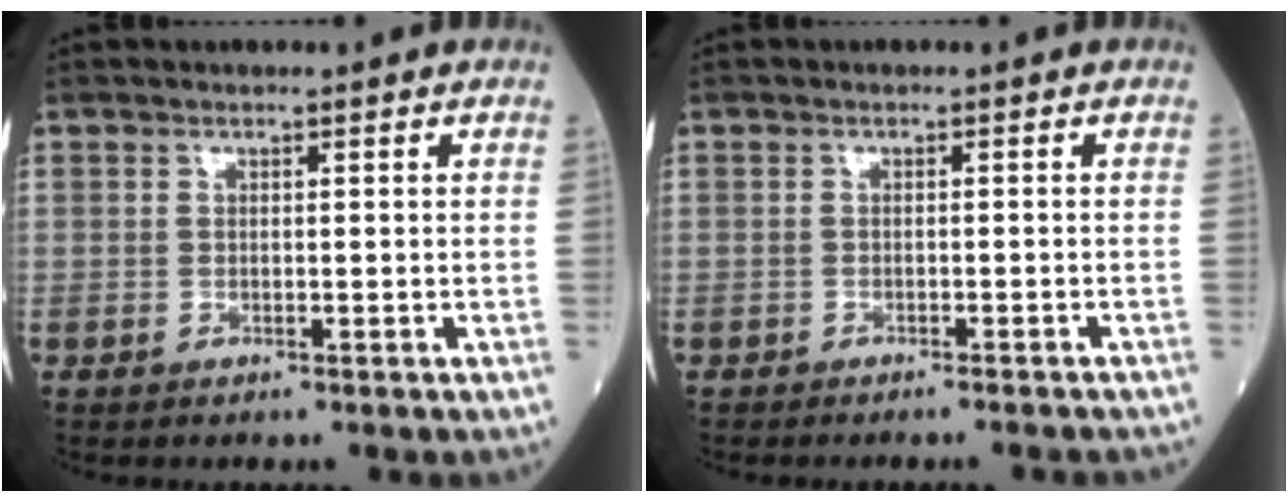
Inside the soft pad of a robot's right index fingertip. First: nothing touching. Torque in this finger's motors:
{"motor_torque": [-0.13, -0.04, 0.05, -0.02]}